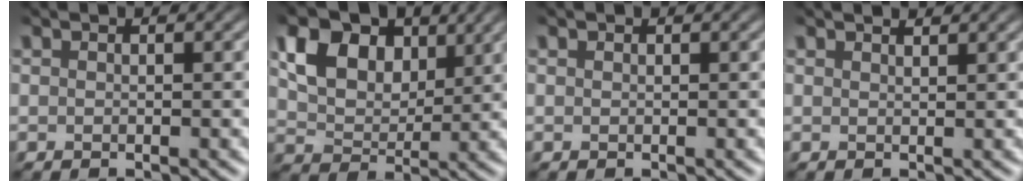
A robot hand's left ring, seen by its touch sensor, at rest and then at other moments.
{"total": 6.9, "force": [3.2, 4.5, 4.2], "torque": [-0.088, 0.000, 0.051]}
{"total": 0.0}
{"total": 1.4, "force": [1.3, 0.2, 0.5], "torque": [-0.006, -0.002, 0.012]}